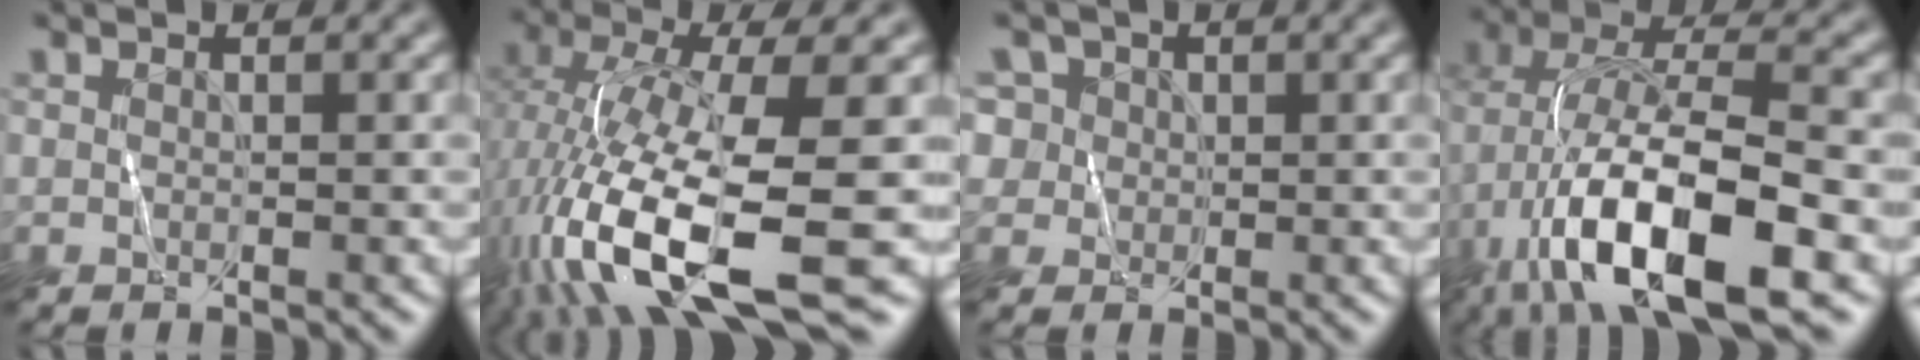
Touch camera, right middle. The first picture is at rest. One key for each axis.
{"total": 13.9, "fx": -4.9, "fy": 4.0, "fz": 12.4, "tx": -0.251, "ty": -0.014, "tz": -0.082}
{"total": 5.7, "fx": 2.4, "fy": 4.7, "fz": 2.3, "tx": -0.045, "ty": 0.022, "tz": 0.019}
{"total": 12.7, "fx": -4.9, "fy": 4.8, "fz": 10.7, "tx": -0.201, "ty": 0.000, "tz": -0.089}